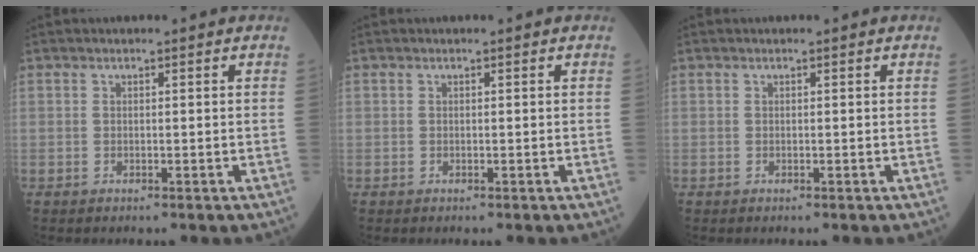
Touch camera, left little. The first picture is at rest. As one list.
[{"total": 0.0}, {"total": 0.0}]